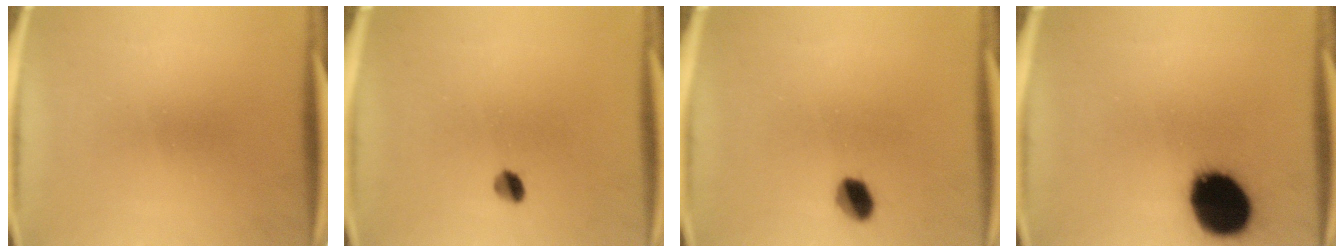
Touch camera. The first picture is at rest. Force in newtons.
{"total": 2.5}
{"total": 4.6}
{"total": 19.1}